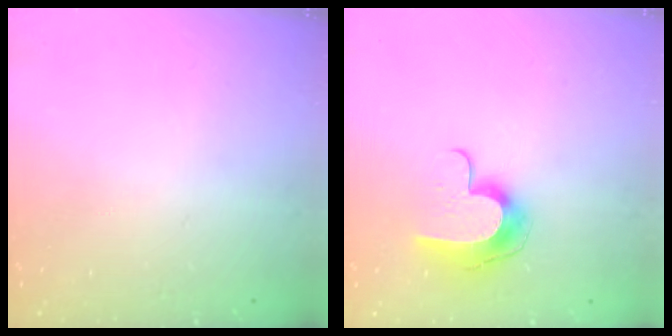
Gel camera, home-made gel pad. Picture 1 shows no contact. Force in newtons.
{"total": 10.3, "press": 10.3, "slide": 0.1}